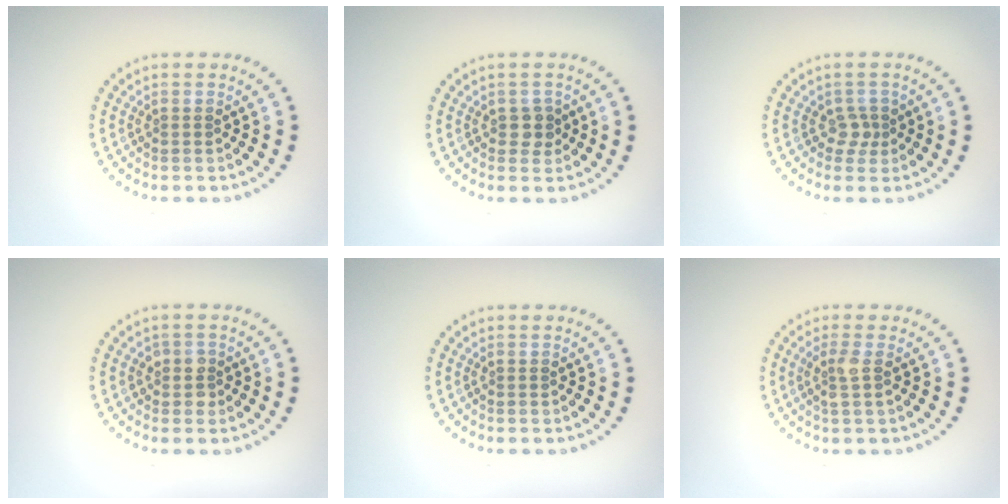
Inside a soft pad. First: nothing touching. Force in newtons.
{"total": 1.4, "press": 1.3, "slide": 0.5}
{"total": 1.4, "press": 1.1, "slide": 0.9}
{"total": 1.6, "press": 1.5, "slide": 0.6}
{"total": 0.0}
{"total": 1.8, "press": 1.5, "slide": 1.0}